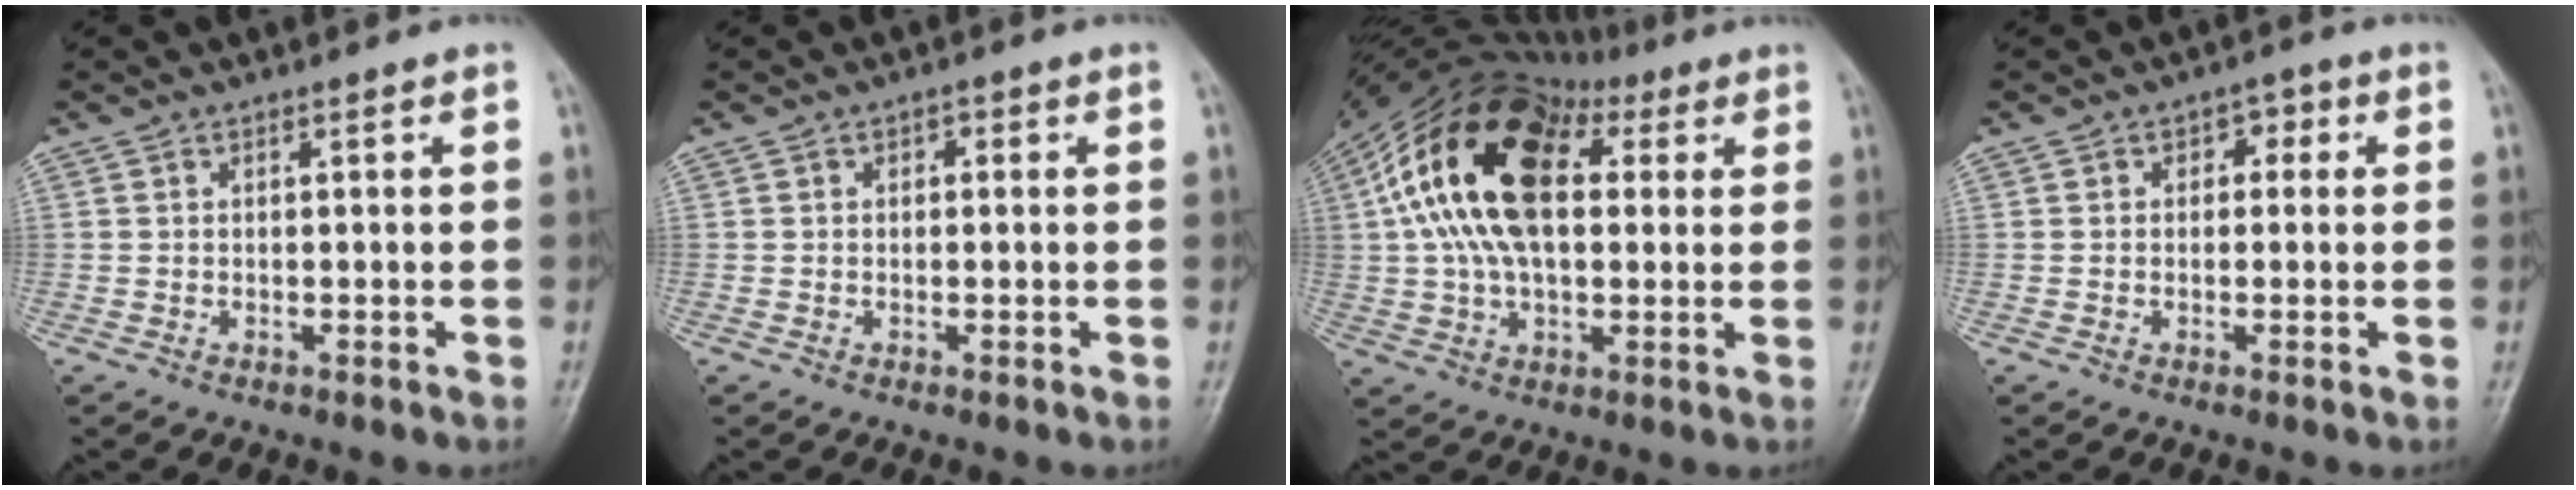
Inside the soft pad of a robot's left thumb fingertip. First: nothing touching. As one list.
[{"total": 1.2, "force": [0.3, 0.9, 0.8], "torque": [-0.001, 0.004, 0.000]}, {"total": 21.5, "force": [4.7, 12.9, 16.6], "torque": [-0.301, 0.032, 0.072]}, {"total": 3.0, "force": [0.7, 2.1, 2.0], "torque": [-0.001, 0.006, 0.000]}]